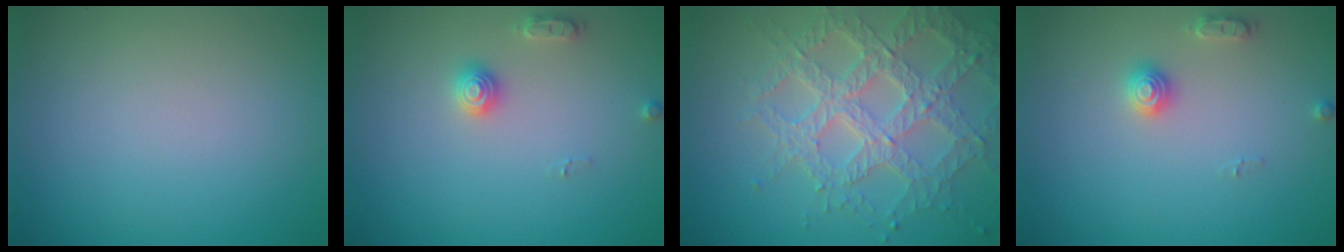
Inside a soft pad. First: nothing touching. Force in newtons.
{"total": 2.0, "press": 2.0, "slide": 0.3}
{"total": 7.0, "press": 5.2, "slide": 4.6}
{"total": 2.0, "press": 2.0, "slide": 0.3}